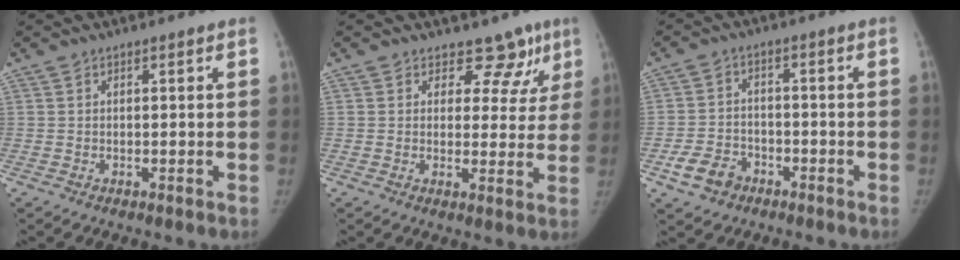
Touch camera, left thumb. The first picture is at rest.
{"total": 7.5, "force": [5.5, 5.0, 1.3], "torque": [0.031, -0.027, 0.054]}
{"total": 6.4, "force": [-3.5, 4.7, 2.6], "torque": [-0.038, 0.020, -0.059]}